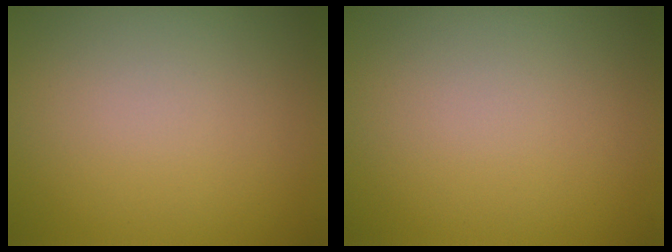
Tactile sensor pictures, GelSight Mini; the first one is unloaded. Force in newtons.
{"total": 0.0}